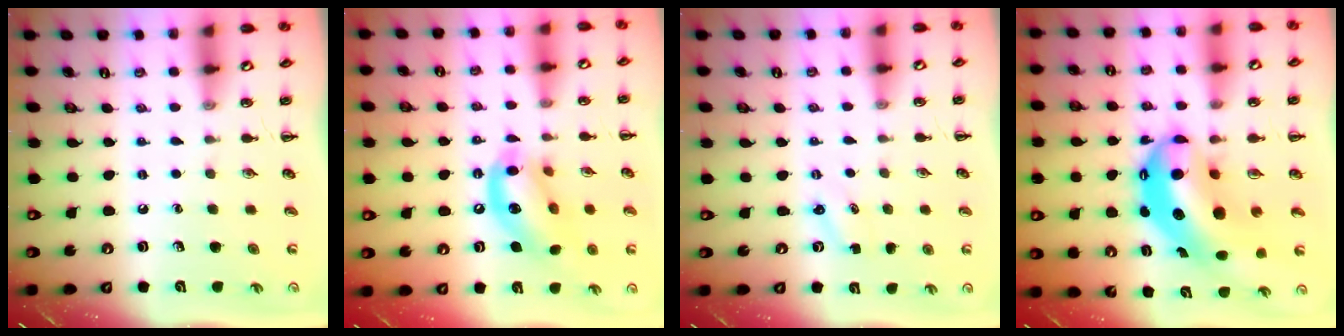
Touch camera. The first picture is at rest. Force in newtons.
{"total": 13.5, "press": 13.1, "slide": 3.0}
{"total": 1.6, "press": 1.5, "slide": 0.5}
{"total": 13.8, "press": 13.3, "slide": 3.4}